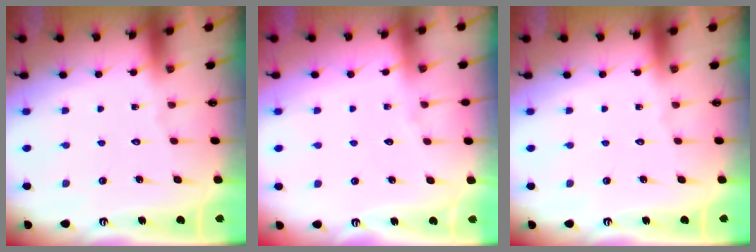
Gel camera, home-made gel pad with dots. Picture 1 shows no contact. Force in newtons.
{"total": 3.7, "press": 3.6, "slide": 0.5}
{"total": 0.0}